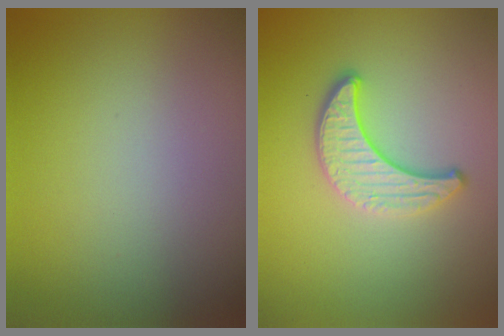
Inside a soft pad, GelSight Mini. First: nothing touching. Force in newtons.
{"total": 3.6, "press": 3.1, "slide": 1.8}